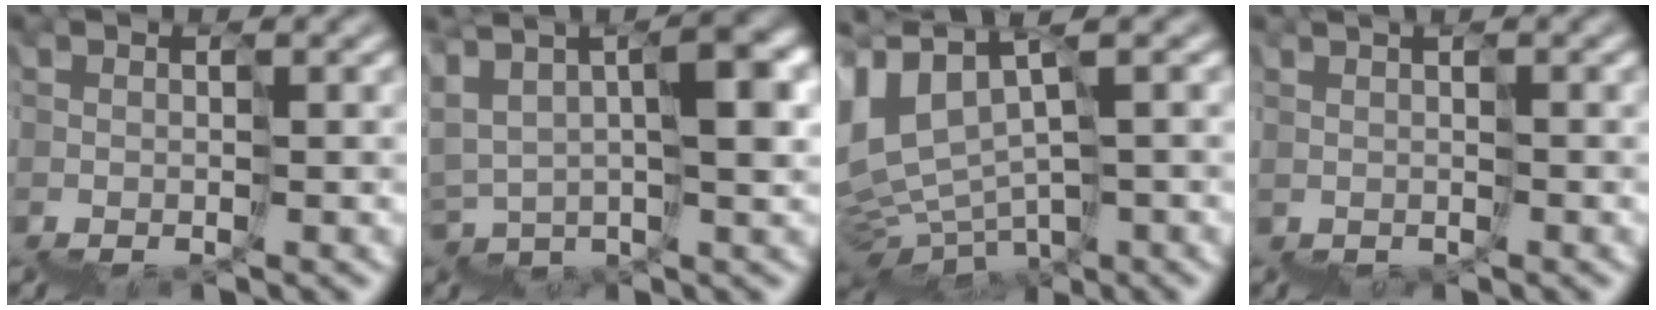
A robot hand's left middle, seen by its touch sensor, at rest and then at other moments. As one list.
[{"total": 6.1, "force": [4.7, 1.5, 3.6], "torque": [-0.088, 0.037, 0.080]}, {"total": 4.0, "force": [3.6, 1.4, 1.3], "torque": [-0.056, 0.027, 0.071]}, {"total": 1.0, "force": [0.1, 0.5, 0.8], "torque": [-0.006, 0.000, 0.000]}]